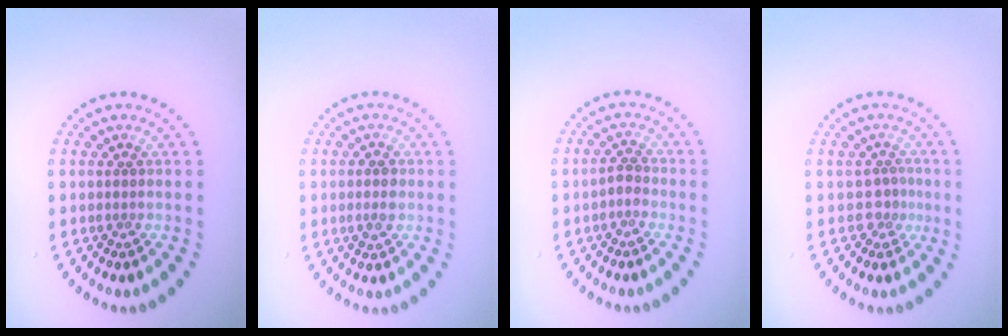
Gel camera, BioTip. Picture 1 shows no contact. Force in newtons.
{"total": 1.5, "press": 1.5, "slide": 0.2}
{"total": 1.2, "press": 1.1, "slide": 0.6}
{"total": 1.7, "press": 1.2, "slide": 1.2}